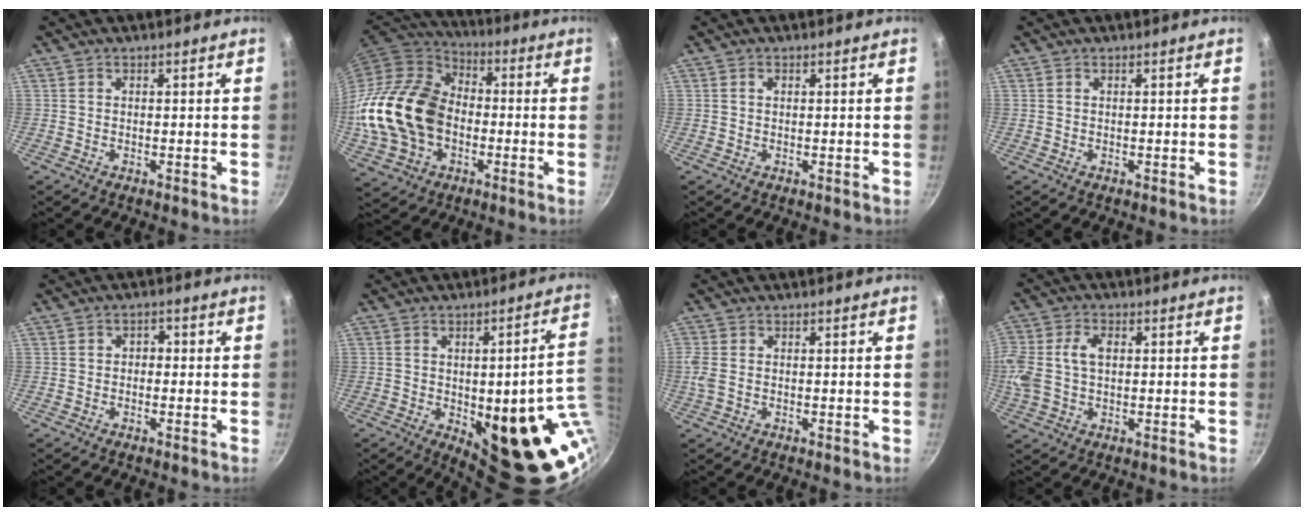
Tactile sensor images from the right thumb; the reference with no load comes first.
{"total": 21.7, "force": [-2.6, 15.9, 14.6], "torque": [-0.259, 0.036, -0.046]}
{"total": 0.6, "force": [0.2, 0.5, 0.4], "torque": [-0.008, 0.003, 0.003]}
{"total": 0.0}
{"total": 1.8, "force": [-0.5, 1.5, 1.0], "torque": [-0.009, 0.007, -0.012]}
{"total": 20.8, "force": [-3.4, 8.0, 18.9], "torque": [-0.177, -0.003, -0.032]}
{"total": 2.5, "force": [-0.1, 1.4, 2.0], "torque": [-0.048, 0.000, -0.004]}
{"total": 11.2, "force": [1.2, 7.5, 8.2], "torque": [-0.175, 0.018, 0.018]}